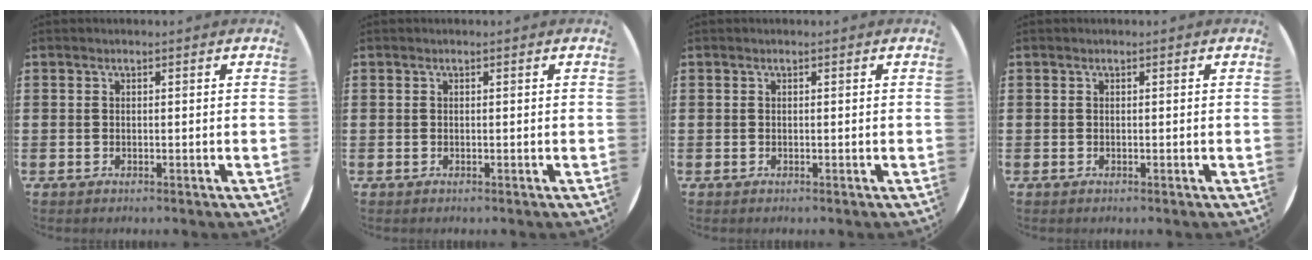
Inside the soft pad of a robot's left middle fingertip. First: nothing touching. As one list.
[{"total": 0.0}, {"total": 0.0}, {"total": 0.0}]